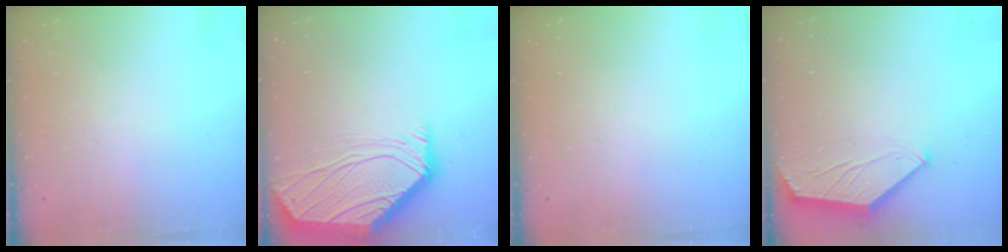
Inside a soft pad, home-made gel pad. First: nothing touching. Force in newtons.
{"total": 0.0}
{"total": 0.0}
{"total": 1.5, "press": 1.5, "slide": 0.4}